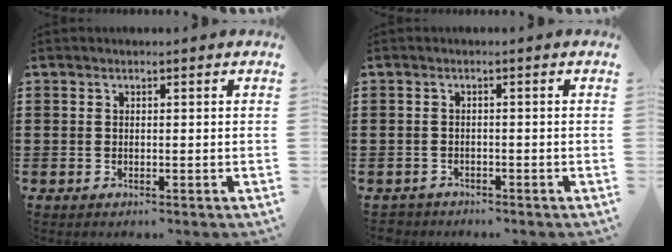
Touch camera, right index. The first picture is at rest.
{"total": 1.1, "force": [-1.0, 0.3, -0.2], "torque": [-0.002, 0.004, -0.024]}